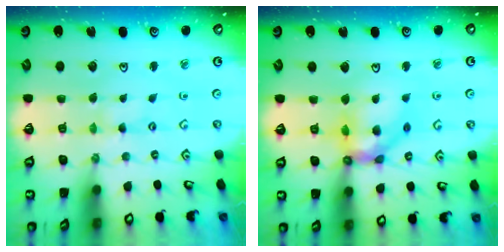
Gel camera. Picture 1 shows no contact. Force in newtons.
{"total": 13.2, "press": 13.1, "slide": 1.8}